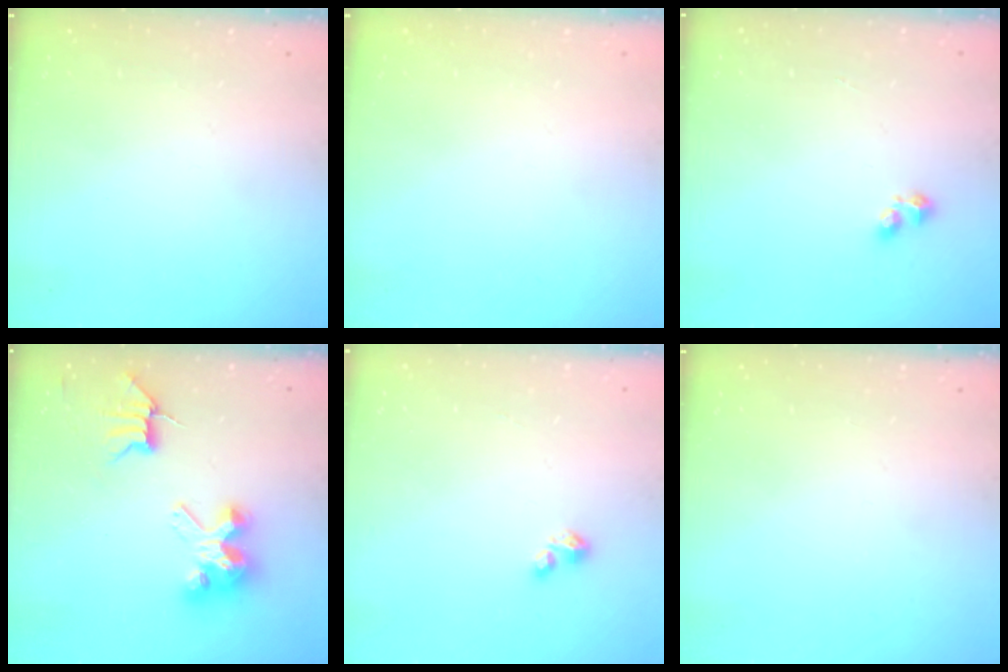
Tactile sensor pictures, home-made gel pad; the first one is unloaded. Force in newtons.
{"total": 0.0}
{"total": 2.2, "press": 2.1, "slide": 0.7}
{"total": 8.0, "press": 8.0, "slide": 0.5}
{"total": 2.7, "press": 2.7, "slide": 0.4}
{"total": 0.0}